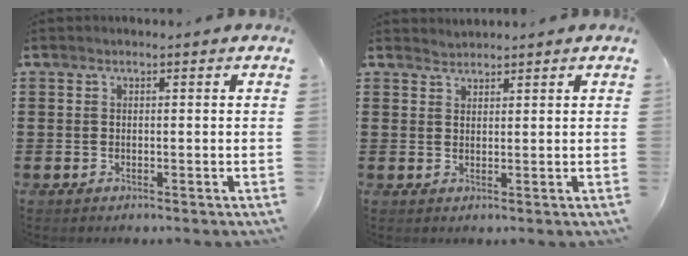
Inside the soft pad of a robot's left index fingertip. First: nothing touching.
{"total": 1.4, "force": [1.3, 0.1, -0.3], "torque": [0.001, 0.000, 0.028]}